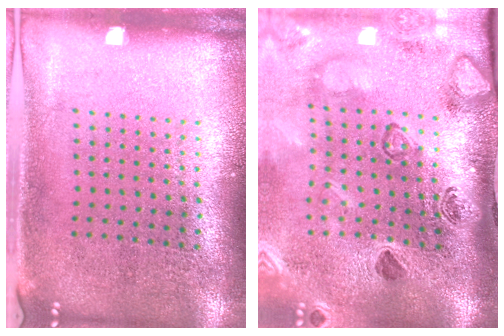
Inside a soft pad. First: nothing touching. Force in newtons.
{"total": 2.8, "press": 2.5, "slide": 1.3}